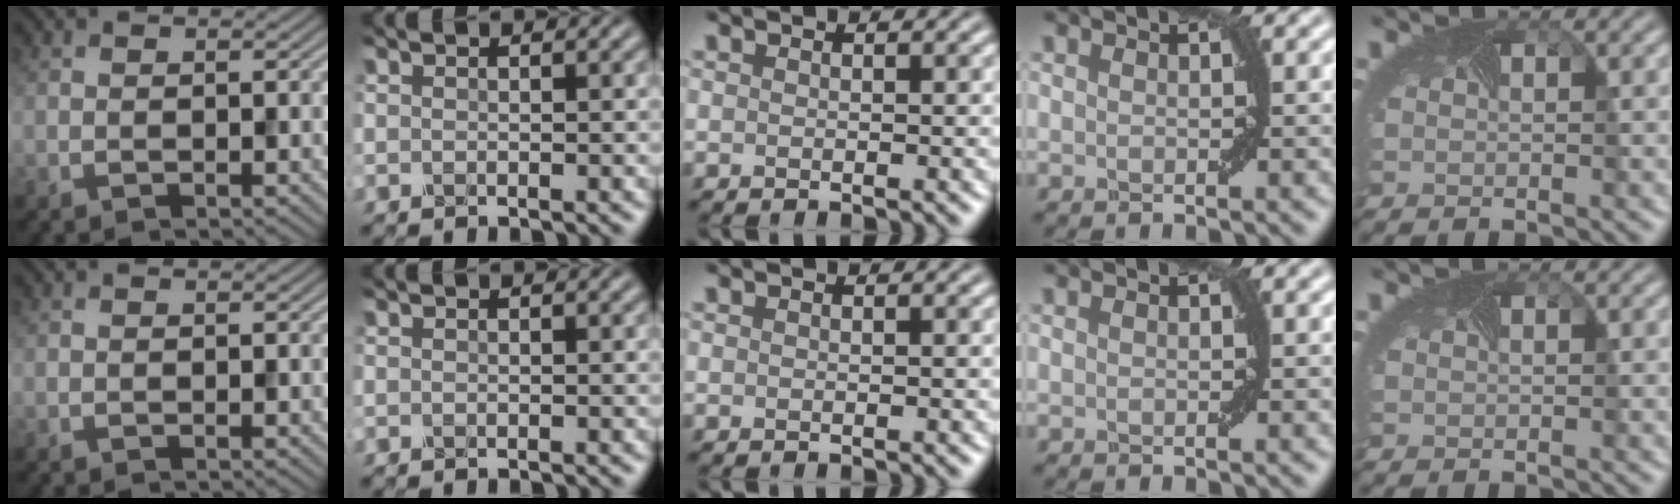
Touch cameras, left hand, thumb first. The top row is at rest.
{}